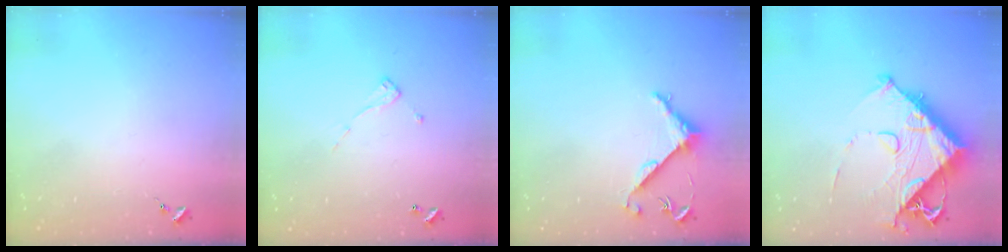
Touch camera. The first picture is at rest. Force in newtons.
{"total": 6.5, "press": 6.5, "slide": 0.2}
{"total": 5.6, "press": 5.6, "slide": 0.2}
{"total": 14.7, "press": 14.6, "slide": 1.5}